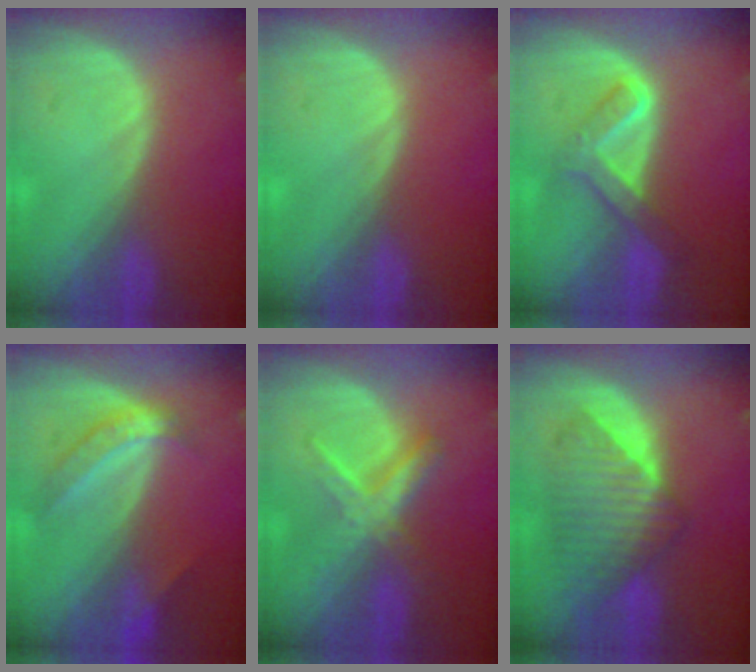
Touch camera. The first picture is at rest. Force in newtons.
{"total": 0.0}
{"total": 5.3, "press": 5.3, "slide": 0.5}
{"total": 5.7, "press": 4.8, "slide": 3.1}
{"total": 5.4, "press": 5.4, "slide": 0.7}
{"total": 8.0, "press": 7.9, "slide": 1.4}